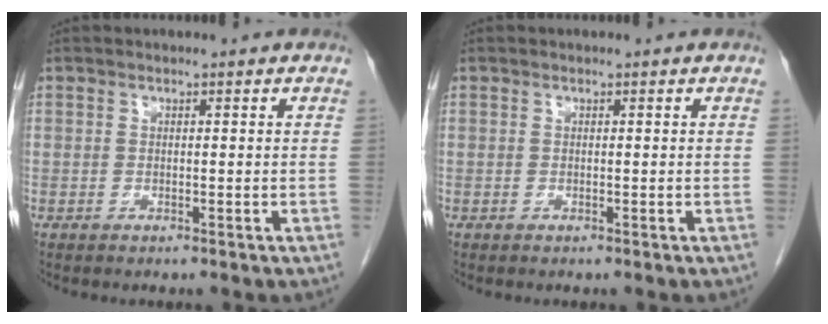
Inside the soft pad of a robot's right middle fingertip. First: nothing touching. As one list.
[{"total": 0.0}]